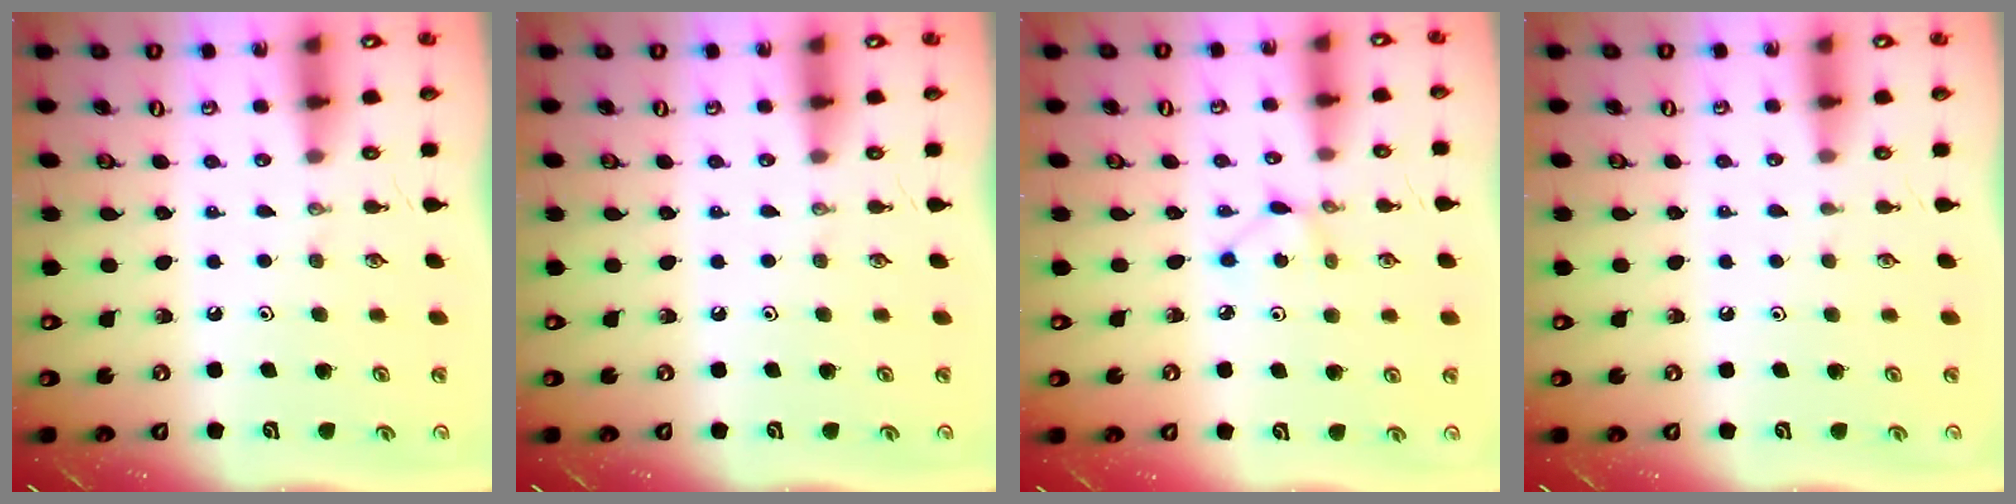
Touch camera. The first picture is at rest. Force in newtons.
{"total": 0.0}
{"total": 2.1, "press": 2.1, "slide": 0.1}
{"total": 0.6, "press": 0.6, "slide": 0.1}